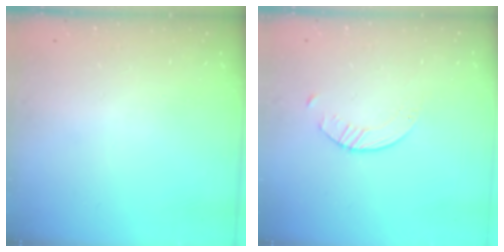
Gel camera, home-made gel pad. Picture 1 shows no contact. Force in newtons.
{"total": 1.6, "press": 1.6, "slide": 0.3}